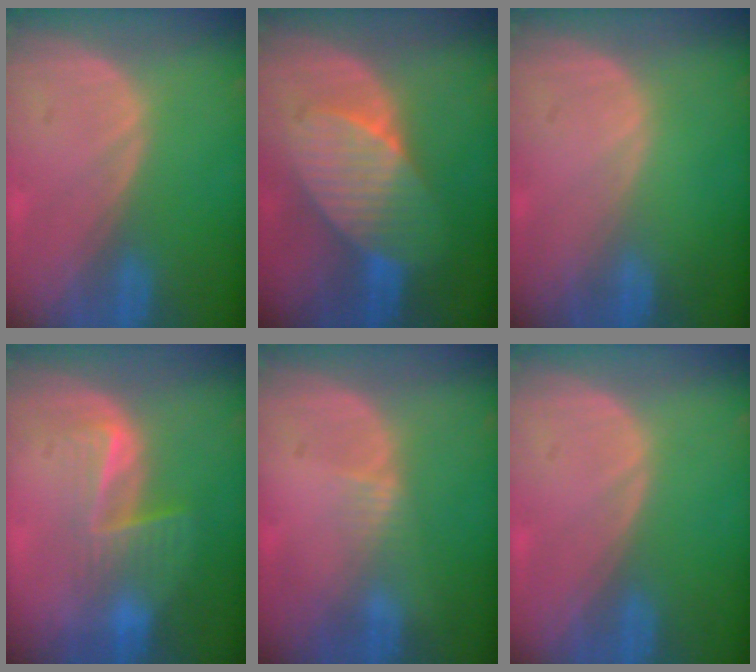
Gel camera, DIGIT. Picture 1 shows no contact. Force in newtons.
{"total": 7.4, "press": 7.4, "slide": 0.5}
{"total": 0.0}
{"total": 6.7, "press": 5.7, "slide": 3.6}
{"total": 1.4, "press": 1.1, "slide": 0.8}
{"total": 0.0}